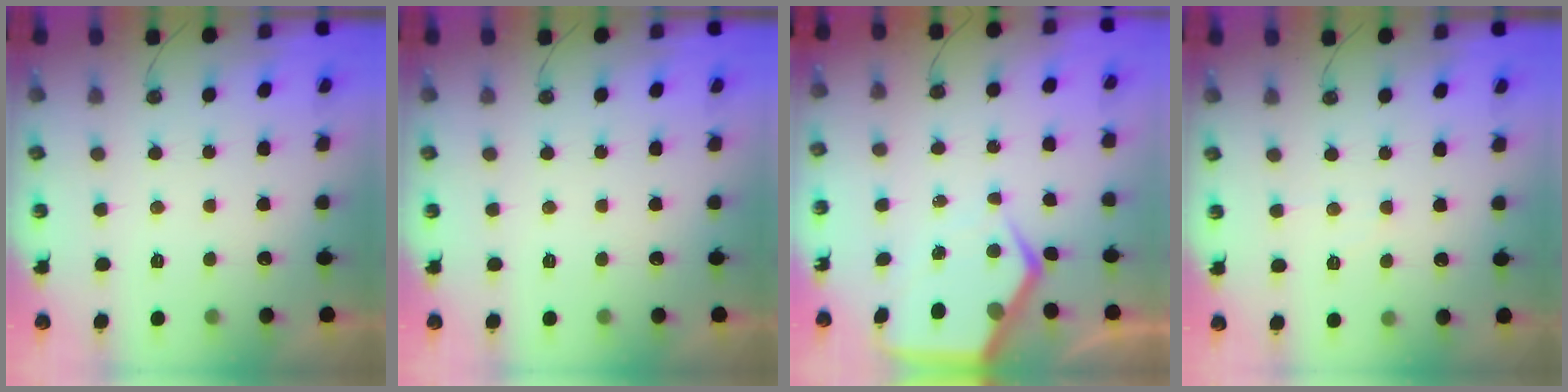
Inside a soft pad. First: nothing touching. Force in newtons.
{"total": 0.0}
{"total": 7.7, "press": 7.7, "slide": 0.8}
{"total": 4.5, "press": 4.4, "slide": 0.6}